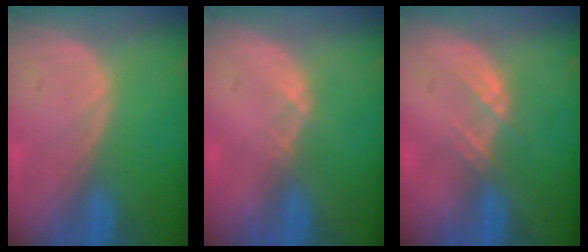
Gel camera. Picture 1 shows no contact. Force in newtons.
{"total": 1.0, "press": 0.8, "slide": 0.5}
{"total": 2.6, "press": 2.5, "slide": 0.7}